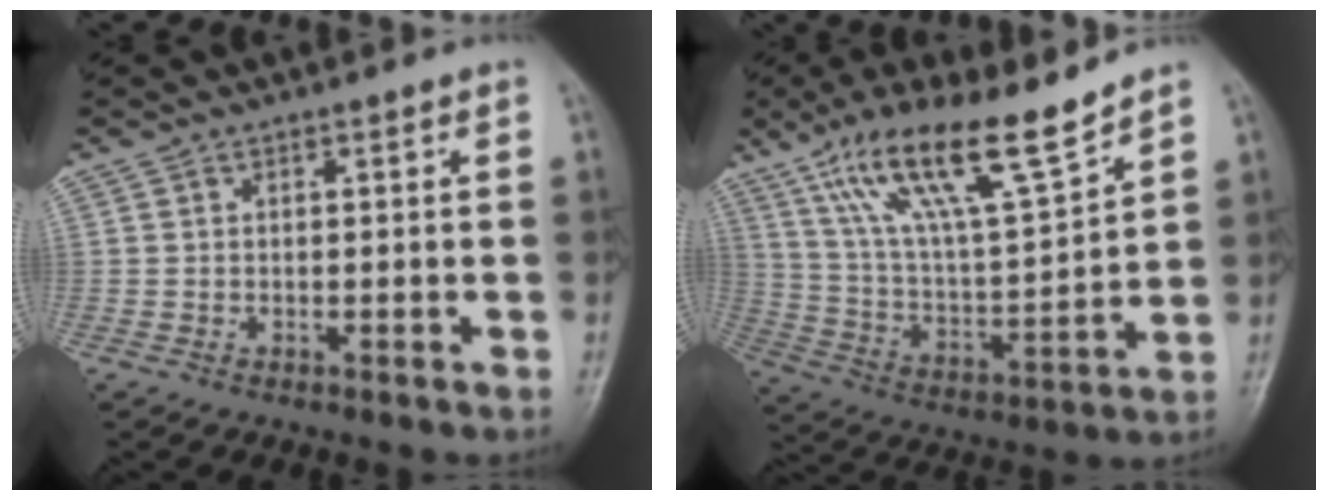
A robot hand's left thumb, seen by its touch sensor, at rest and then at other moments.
{"total": 18.3, "force": [12.6, 3.6, 12.7], "torque": [-0.209, -0.056, 0.236]}